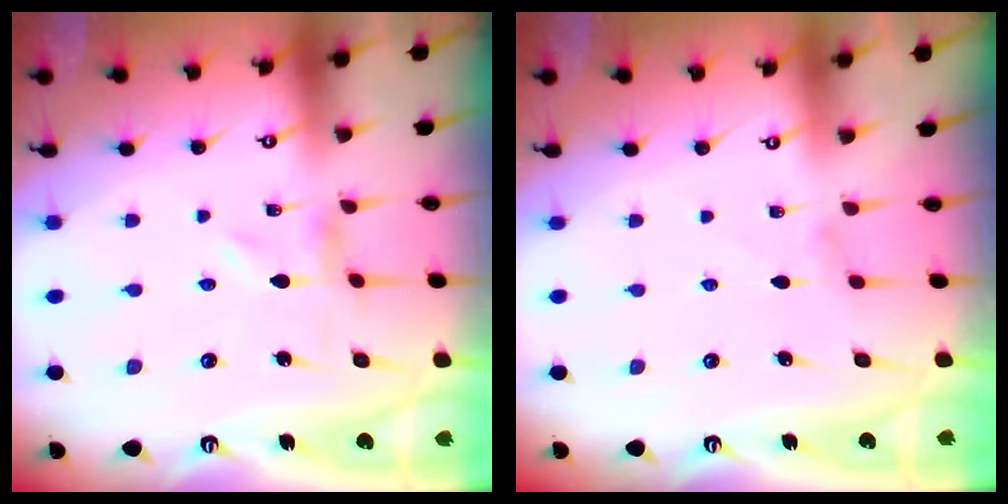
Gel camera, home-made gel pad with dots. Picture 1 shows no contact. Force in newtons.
{"total": 0.0}